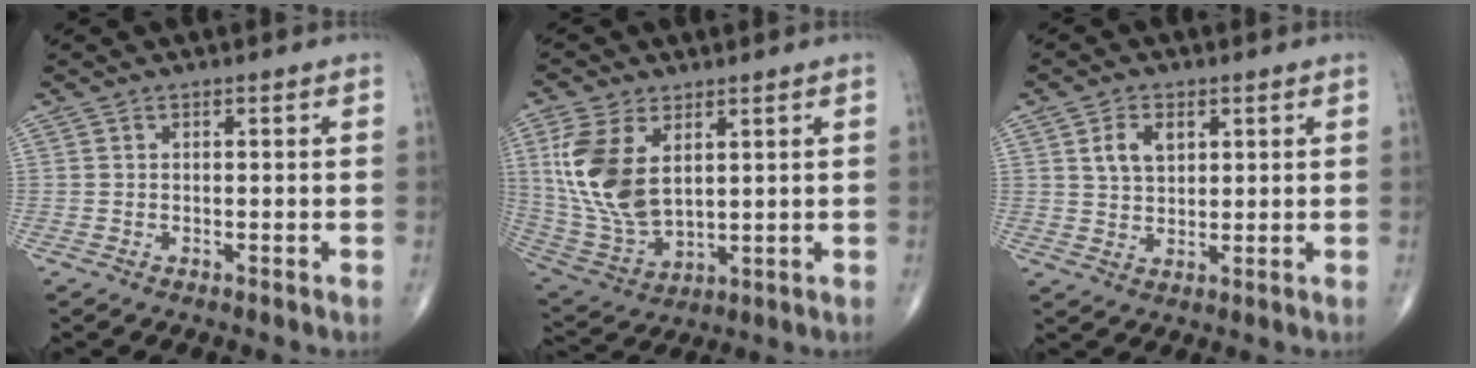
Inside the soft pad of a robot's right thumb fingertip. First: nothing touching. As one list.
[{"total": 14.7, "force": [4.0, 8.4, 11.3], "torque": [-0.239, -0.017, 0.094]}, {"total": 5.3, "force": [2.0, 3.4, 3.5], "torque": [-0.051, -0.007, 0.039]}]